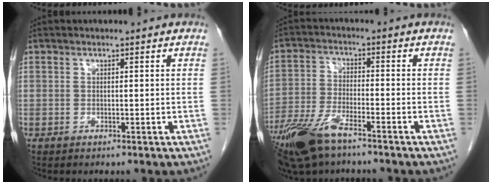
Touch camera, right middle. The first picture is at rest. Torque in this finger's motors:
{"motor_torque": [1.20, -0.94, 0.65, 0.21]}